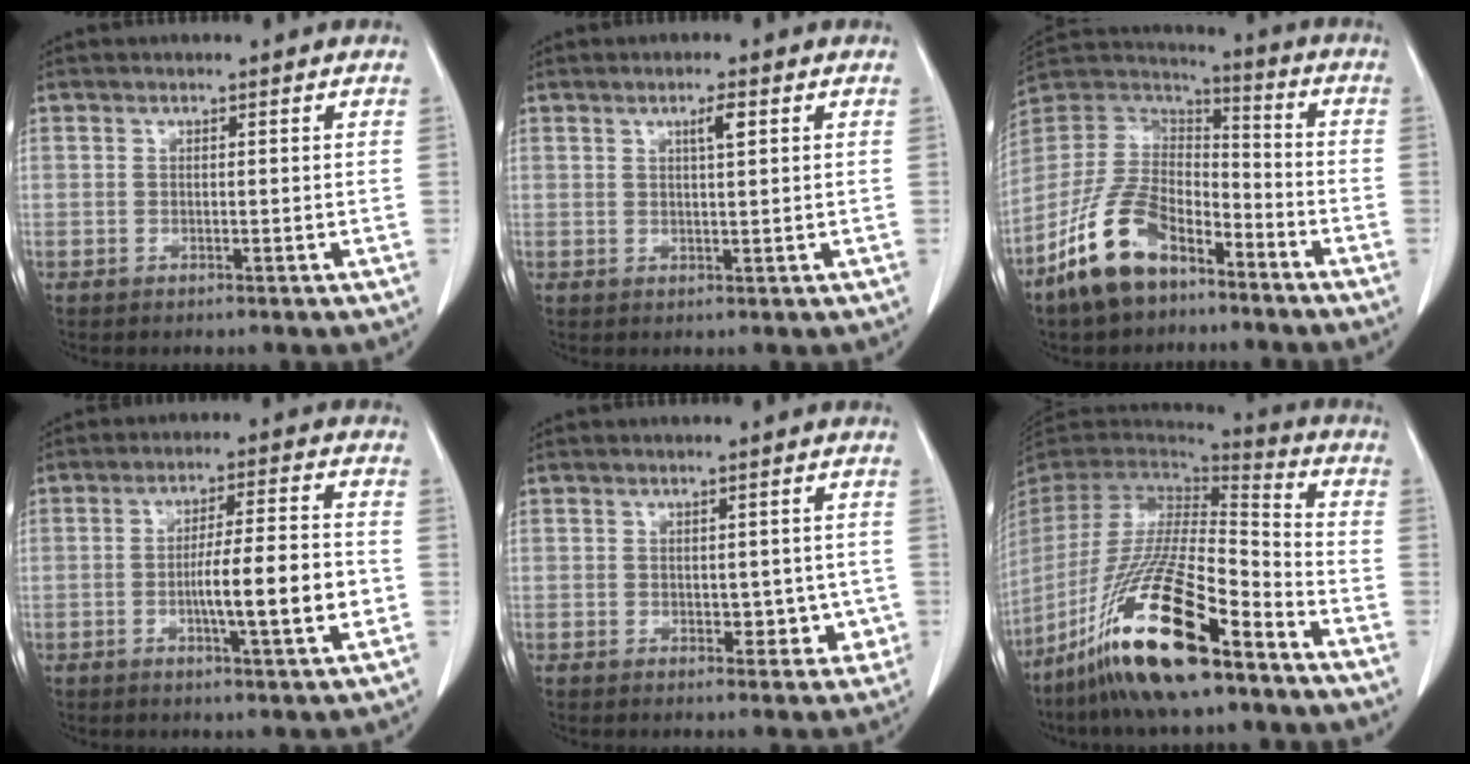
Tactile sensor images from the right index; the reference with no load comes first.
{"total": 2.2, "force": [1.0, 0.2, 2.0], "torque": [-0.036, -0.001, 0.016]}
{"total": 14.7, "force": [-9.4, 7.2, 8.8], "torque": [-0.191, 0.012, -0.184]}
{"total": 9.9, "force": [-2.1, 0.6, 9.7], "torque": [-0.155, 0.004, -0.035]}
{"total": 4.0, "force": [-0.4, 2.7, 3.0], "torque": [-0.024, 0.007, 0.004]}
{"total": 20.8, "force": [-13.3, 3.4, 15.7], "torque": [-0.317, -0.045, -0.250]}